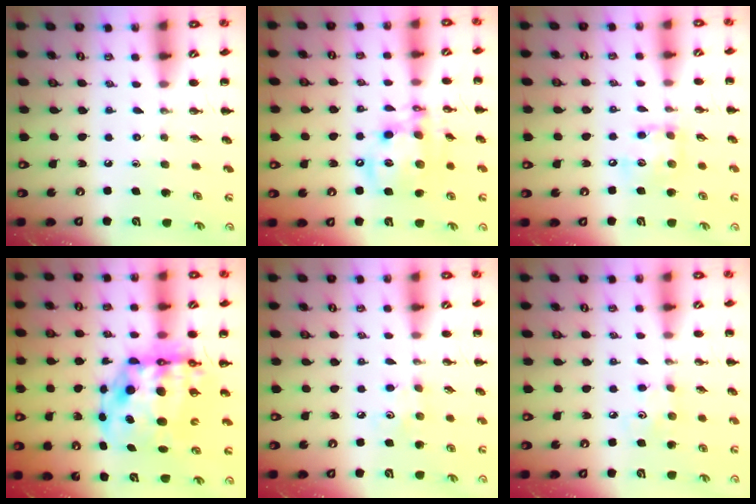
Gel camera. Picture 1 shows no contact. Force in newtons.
{"total": 13.8, "press": 13.4, "slide": 3.1}
{"total": 10.3, "press": 10.2, "slide": 0.8}
{"total": 15.8, "press": 15.3, "slide": 3.8}
{"total": 3.4, "press": 3.3, "slide": 0.9}
{"total": 3.7, "press": 3.6, "slide": 1.0}